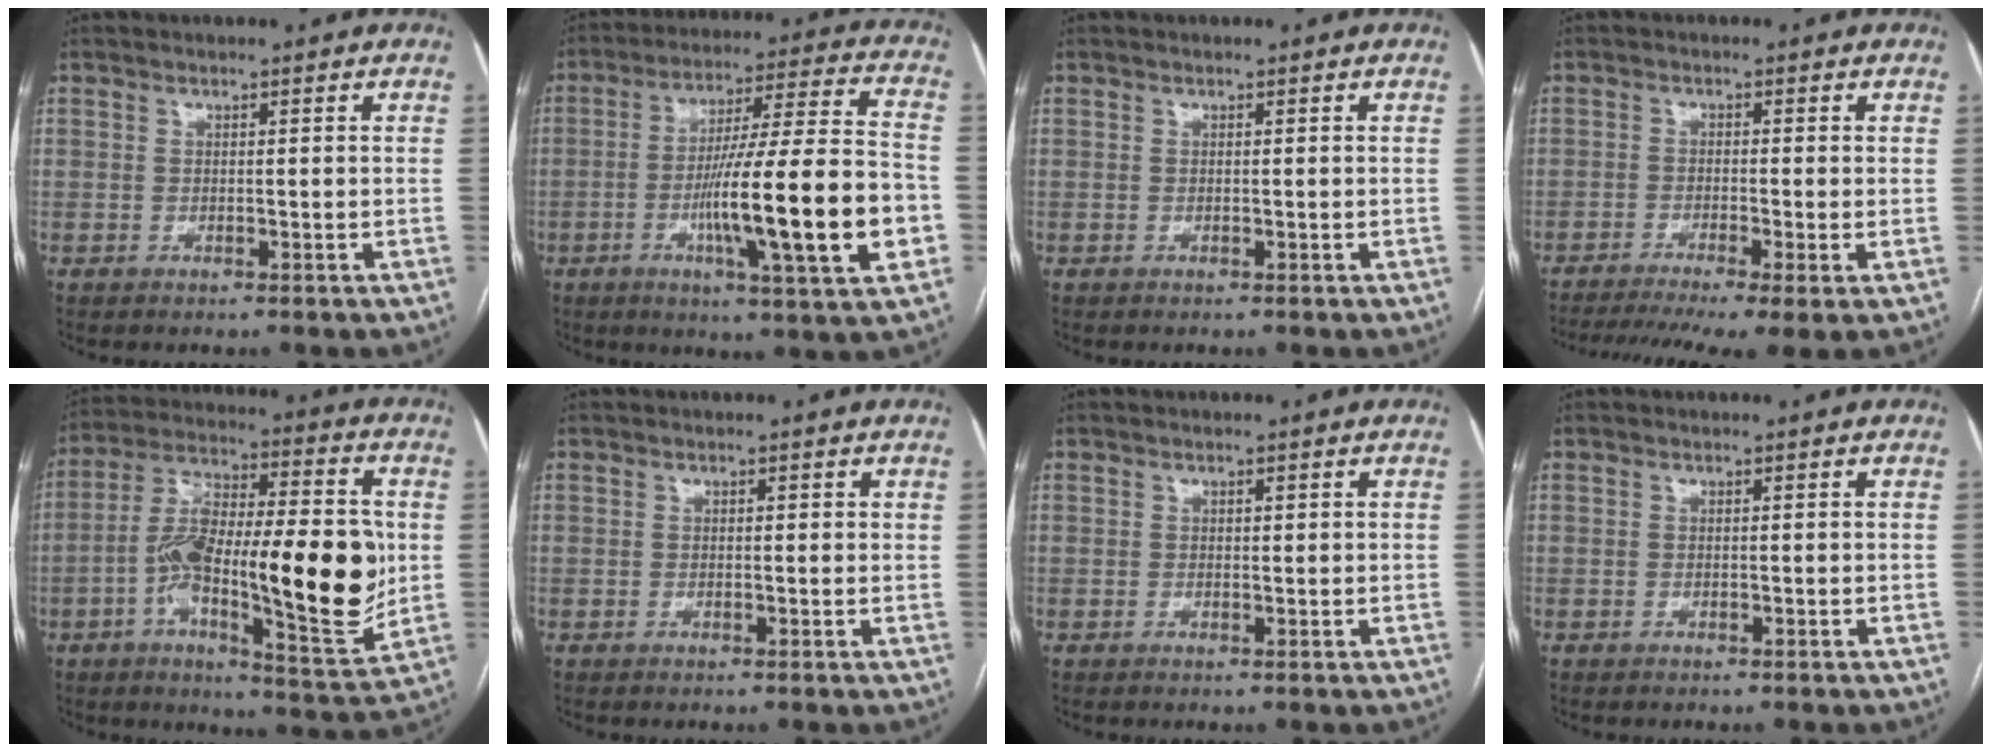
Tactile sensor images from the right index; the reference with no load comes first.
{"total": 20.6, "force": [-5.2, 0.6, 19.9], "torque": [-0.301, -0.005, -0.079]}
{"total": 0.0}
{"total": 11.7, "force": [-8.0, 1.2, 8.4], "torque": [-0.140, -0.013, -0.124]}
{"total": 22.9, "force": [-2.3, 5.2, 22.1], "torque": [-0.346, 0.010, -0.033]}
{"total": 0.8, "force": [0.4, 0.4, 0.6], "torque": [-0.012, 0.001, 0.004]}
{"total": 0.7, "force": [0.3, 0.3, 0.5], "torque": [-0.008, 0.000, 0.007]}
{"total": 0.0}